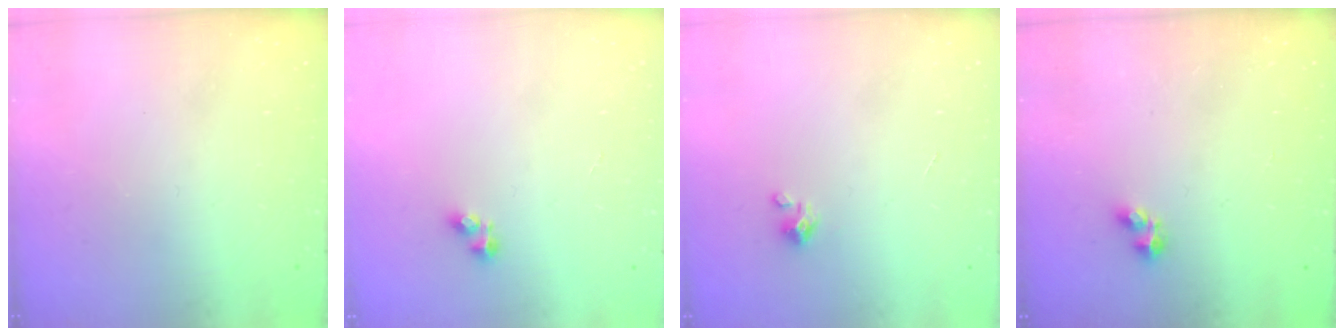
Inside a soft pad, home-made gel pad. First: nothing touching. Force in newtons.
{"total": 3.5, "press": 3.5, "slide": 0.4}
{"total": 1.5, "press": 1.5, "slide": 0.1}
{"total": 2.8, "press": 2.7, "slide": 0.5}